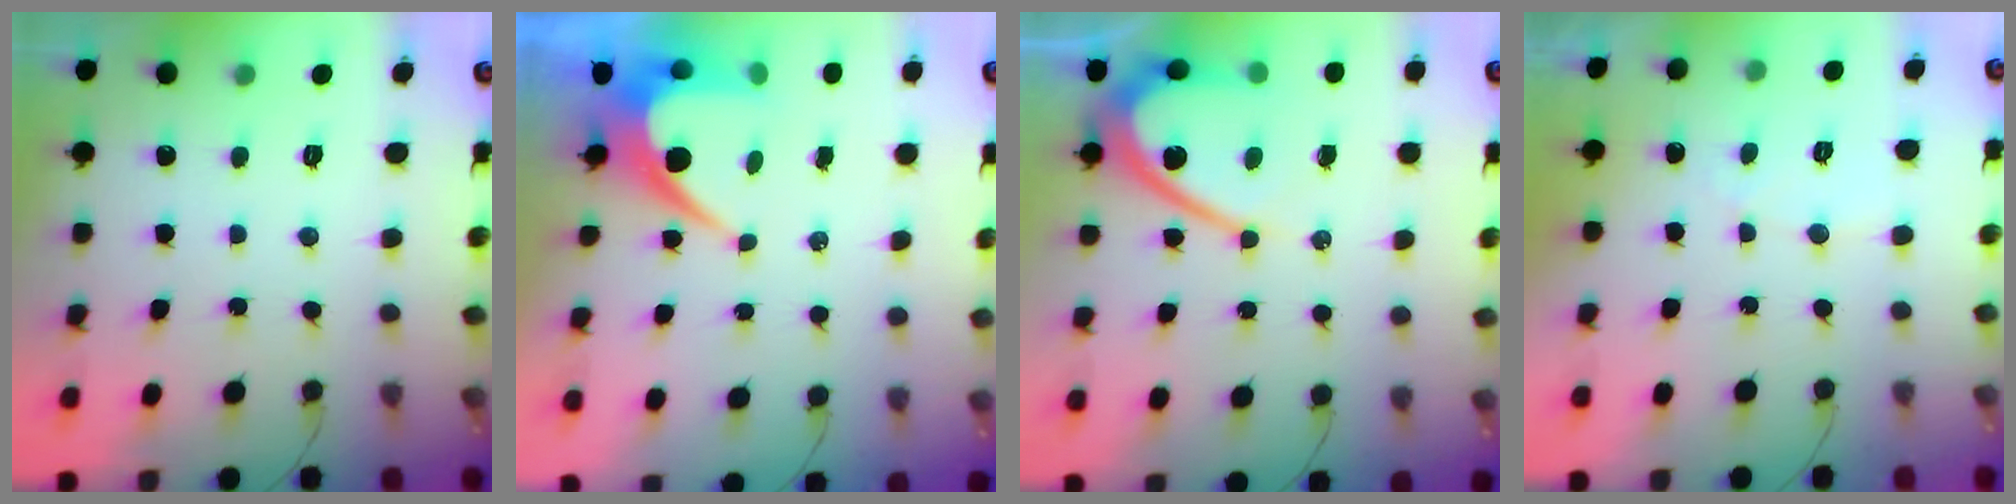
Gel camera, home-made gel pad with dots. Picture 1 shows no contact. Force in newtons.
{"total": 9.1, "press": 9.1, "slide": 0.7}
{"total": 11.8, "press": 11.7, "slide": 1.0}
{"total": 2.6, "press": 2.6, "slide": 0.1}